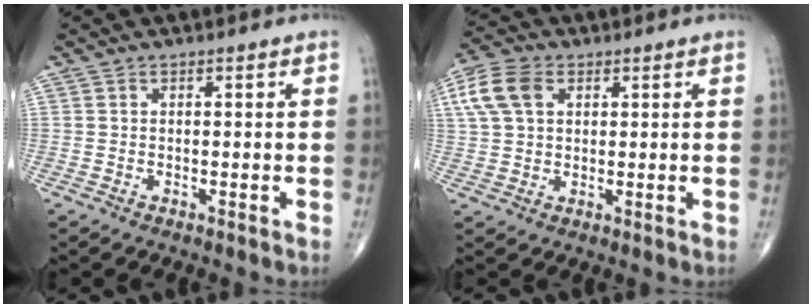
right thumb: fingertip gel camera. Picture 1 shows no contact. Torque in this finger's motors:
{"motor_torque": [0.00, 0.23, 0.42, 0.09, 0.15]}